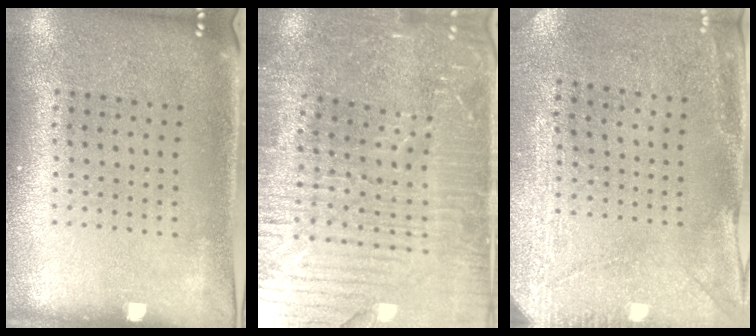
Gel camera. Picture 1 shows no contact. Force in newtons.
{"total": 4.1, "press": 3.9, "slide": 1.1}
{"total": 3.0, "press": 2.6, "slide": 1.4}